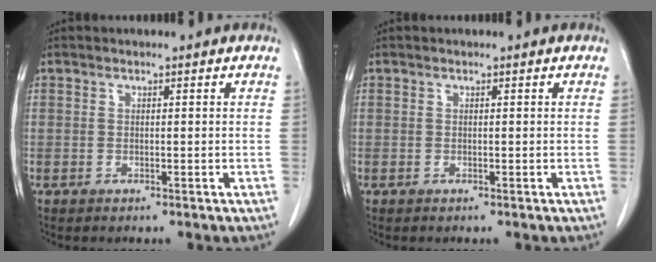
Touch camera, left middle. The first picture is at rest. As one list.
[{"total": 0.0}]